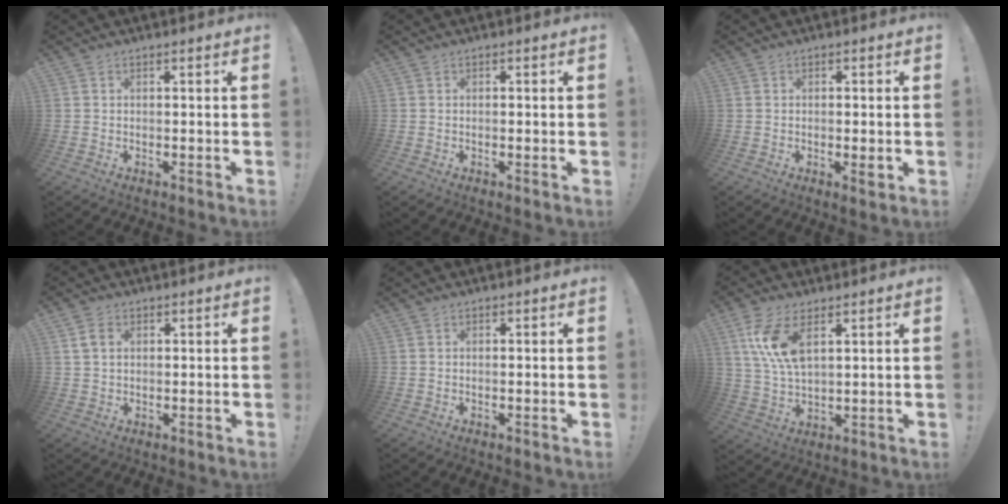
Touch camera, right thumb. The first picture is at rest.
{"total": 0.8, "force": [-0.4, 0.3, 0.6], "torque": [-0.015, 0.003, -0.005]}
{"total": 2.4, "force": [-0.6, 0.5, 2.2], "torque": [-0.029, 0.000, -0.011]}
{"total": 3.5, "force": [1.4, 2.2, 2.3], "torque": [-0.040, 0.001, 0.027]}
{"total": 0.0}
{"total": 10.6, "force": [5.2, 4.6, 8.1], "torque": [-0.166, -0.023, 0.092]}